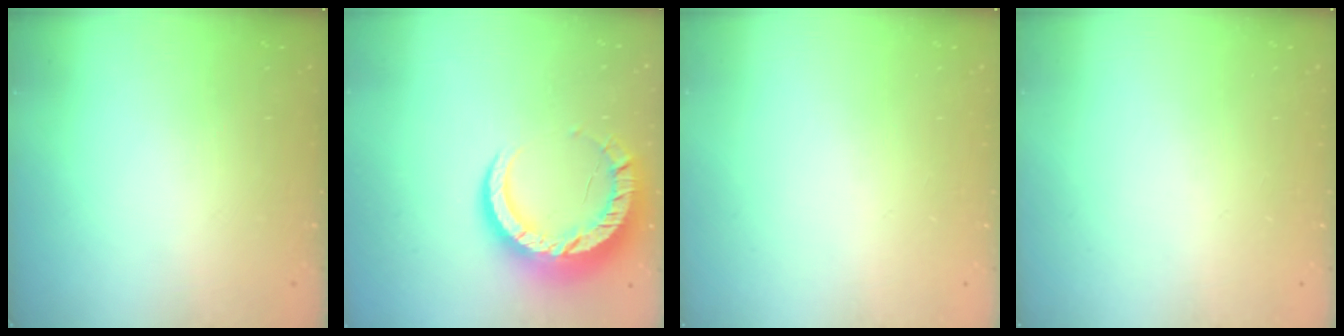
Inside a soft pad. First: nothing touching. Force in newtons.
{"total": 12.7, "press": 12.7, "slide": 0.8}
{"total": 0.0}
{"total": 0.0}